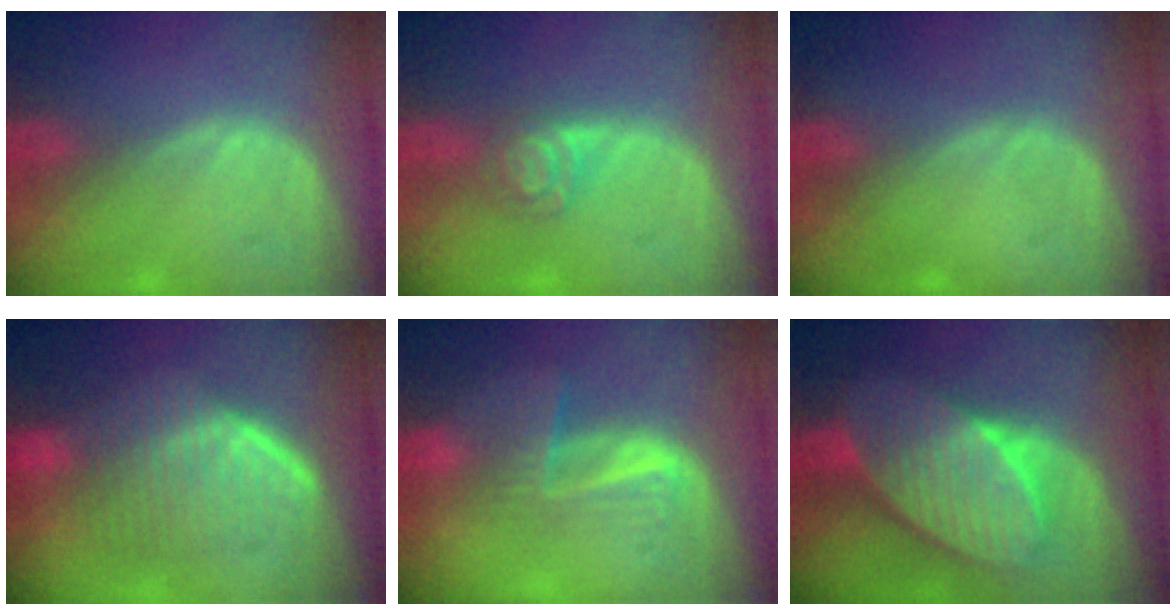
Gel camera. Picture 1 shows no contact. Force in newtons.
{"total": 4.3, "press": 3.9, "slide": 1.7}
{"total": 0.0}
{"total": 8.3, "press": 8.2, "slide": 1.4}
{"total": 6.8, "press": 5.5, "slide": 4.0}
{"total": 10.6, "press": 10.5, "slide": 0.8}